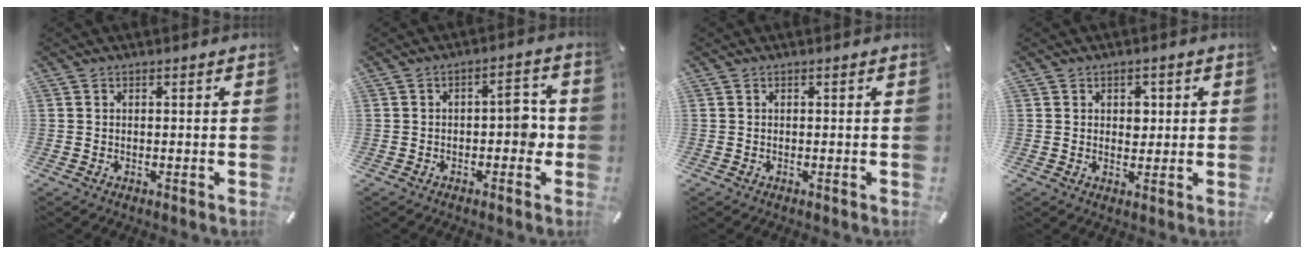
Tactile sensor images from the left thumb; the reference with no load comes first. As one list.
[{"total": 6.3, "force": [-0.7, 3.3, 5.3], "torque": [-0.070, 0.009, -0.017]}, {"total": 0.0}, {"total": 3.4, "force": [0.8, 2.8, 1.8], "torque": [-0.008, -0.006, 0.004]}]